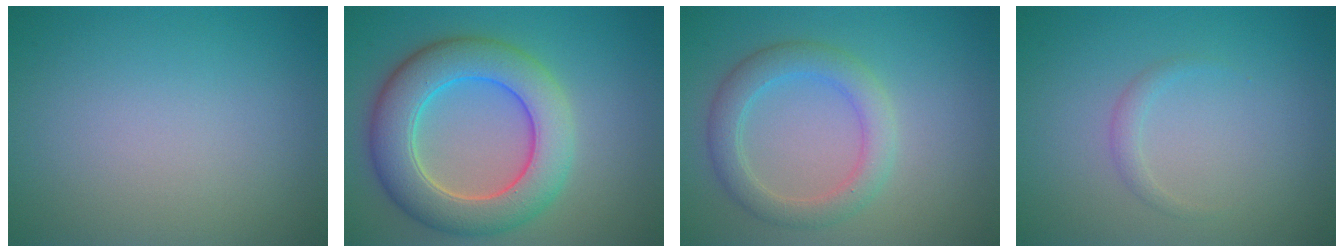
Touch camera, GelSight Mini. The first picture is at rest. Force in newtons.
{"total": 8.2, "press": 8.2, "slide": 0.4}
{"total": 3.6, "press": 3.6, "slide": 0.4}
{"total": 0.5, "press": 0.5, "slide": 0.1}